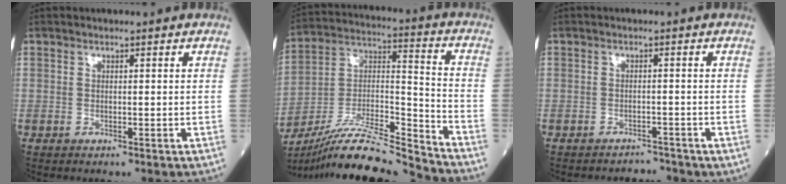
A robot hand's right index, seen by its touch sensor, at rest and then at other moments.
{"total": 16.8, "force": [-15.7, -1.0, 5.9], "torque": [-0.106, 0.030, -0.284]}
{"total": 2.1, "force": [-1.8, 0.6, -0.7], "torque": [0.016, -0.002, -0.025]}